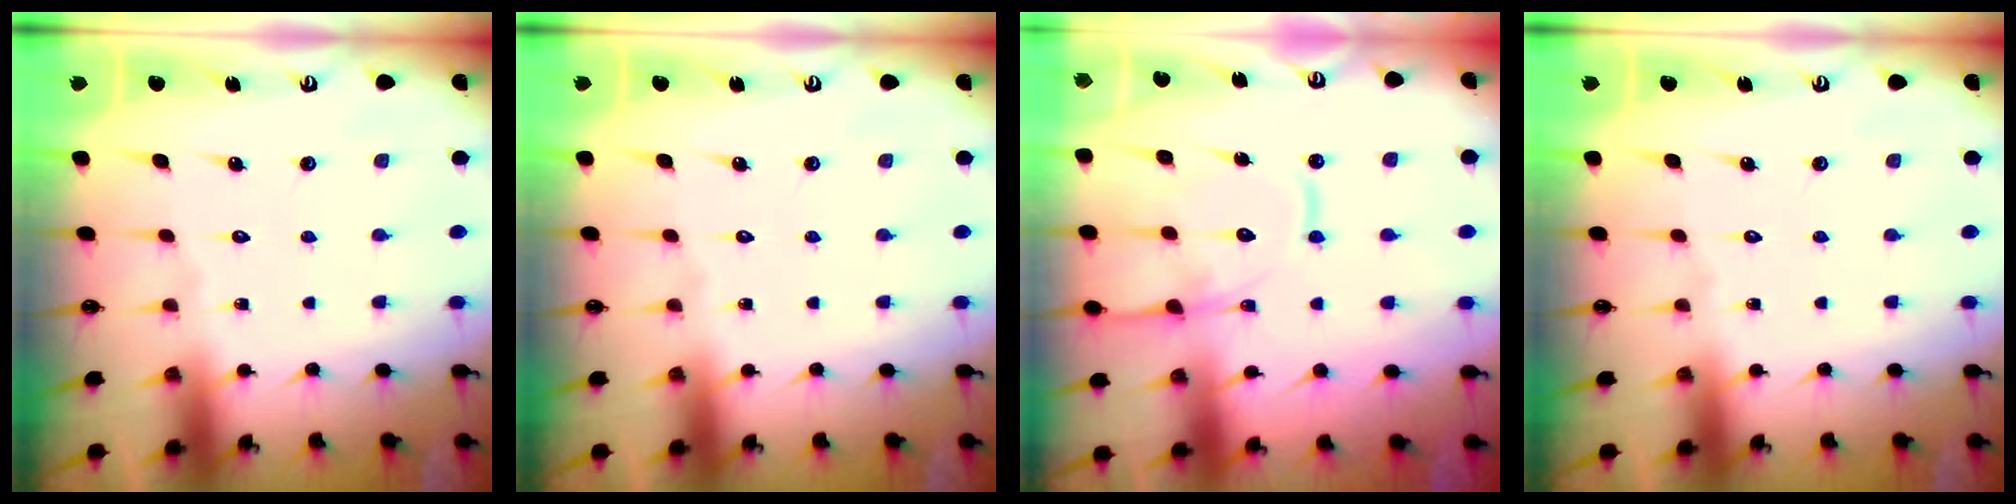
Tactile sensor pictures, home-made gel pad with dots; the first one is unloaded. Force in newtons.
{"total": 0.0}
{"total": 13.7, "press": 13.6, "slide": 1.4}
{"total": 0.0}